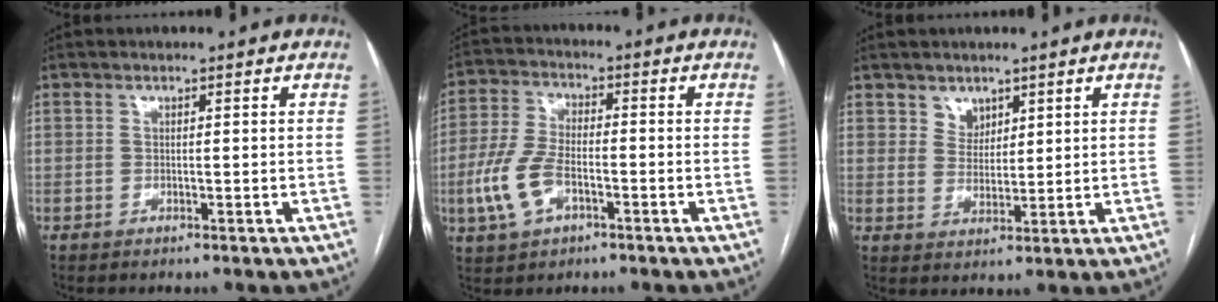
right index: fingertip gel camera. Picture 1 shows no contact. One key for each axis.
{"total": 8.8, "fx": -2.9, "fy": 4.5, "fz": 6.9, "tx": -0.166, "ty": 0.006, "tz": -0.054}
{"total": 3.3, "fx": 2.2, "fy": 2.4, "fz": 0.7, "tx": -0.006, "ty": 0.000, "tz": 0.042}